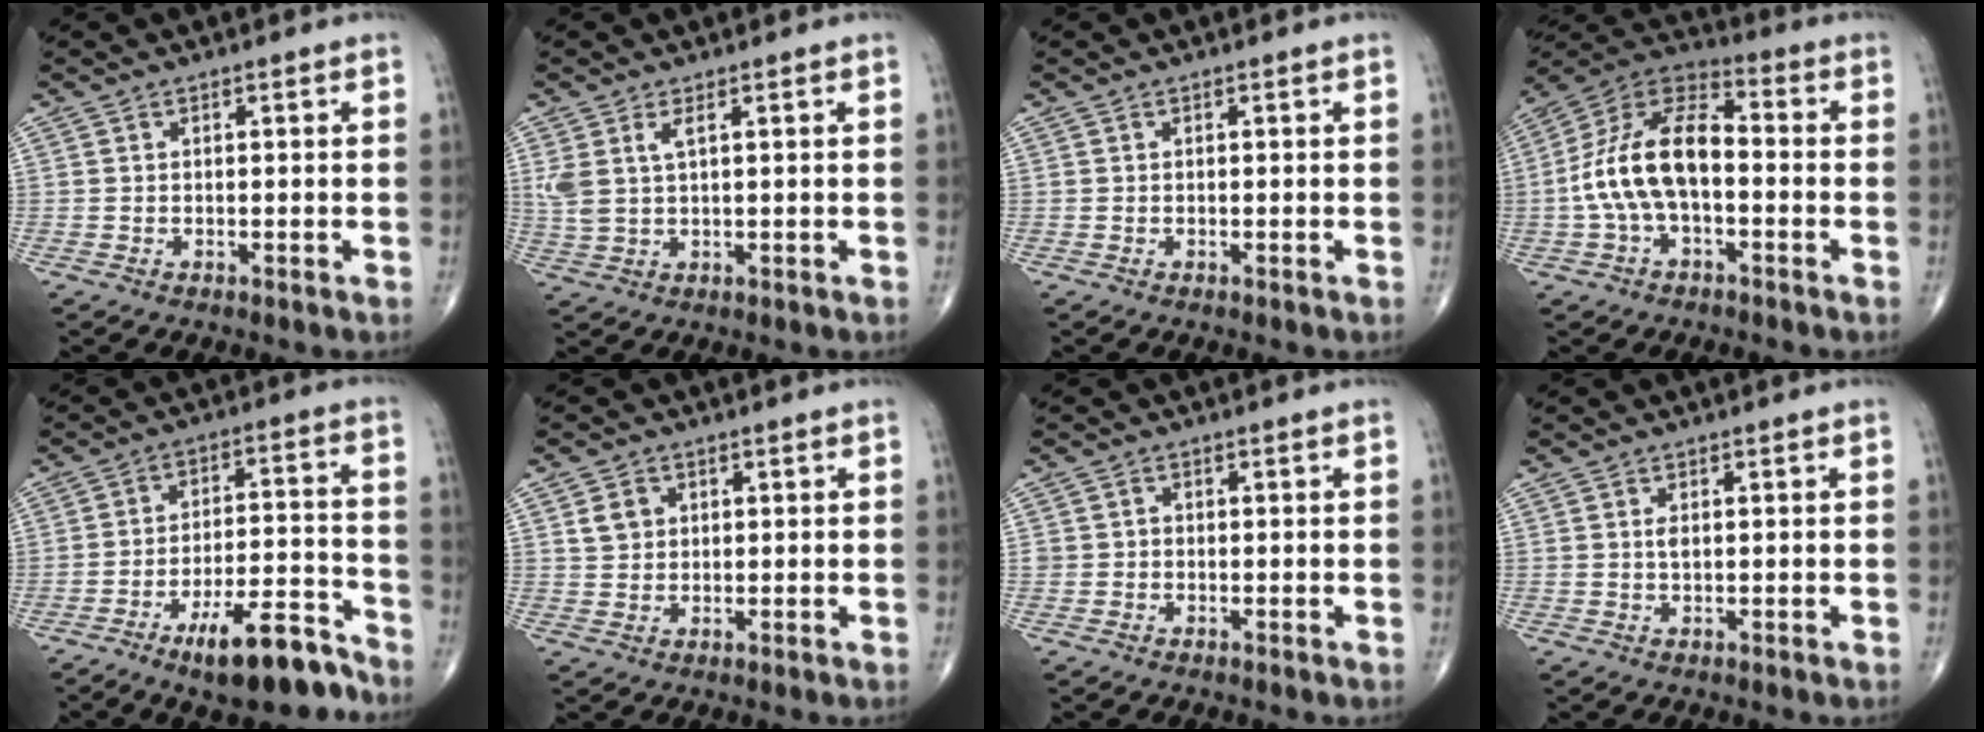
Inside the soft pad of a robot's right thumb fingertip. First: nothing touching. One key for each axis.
{"total": 4.5, "fx": 1.7, "fy": 1.8, "fz": 3.8, "tx": -0.095, "ty": -0.001, "tz": 0.042}
{"total": 0.0}
{"total": 15.1, "fx": -1.8, "fy": 8.0, "fz": 12.7, "tx": -0.243, "ty": 0.046, "tz": -0.043}
{"total": 13.4, "fx": -9.3, "fy": 4.0, "fz": 8.7, "tx": -0.123, "ty": 0.077, "tz": -0.149}
{"total": 3.6, "fx": 1.2, "fy": 3.0, "fz": 1.6, "tx": -0.013, "ty": -0.003, "tz": 0.023}
{"total": 1.2, "fx": -0.2, "fy": 1.2, "fz": 0.4, "tx": 0.002, "ty": 0.004, "tz": -0.005}
{"total": 1.3, "fx": 0.2, "fy": 0.6, "fz": 1.1, "tx": -0.019, "ty": -0.001, "tz": 0.004}